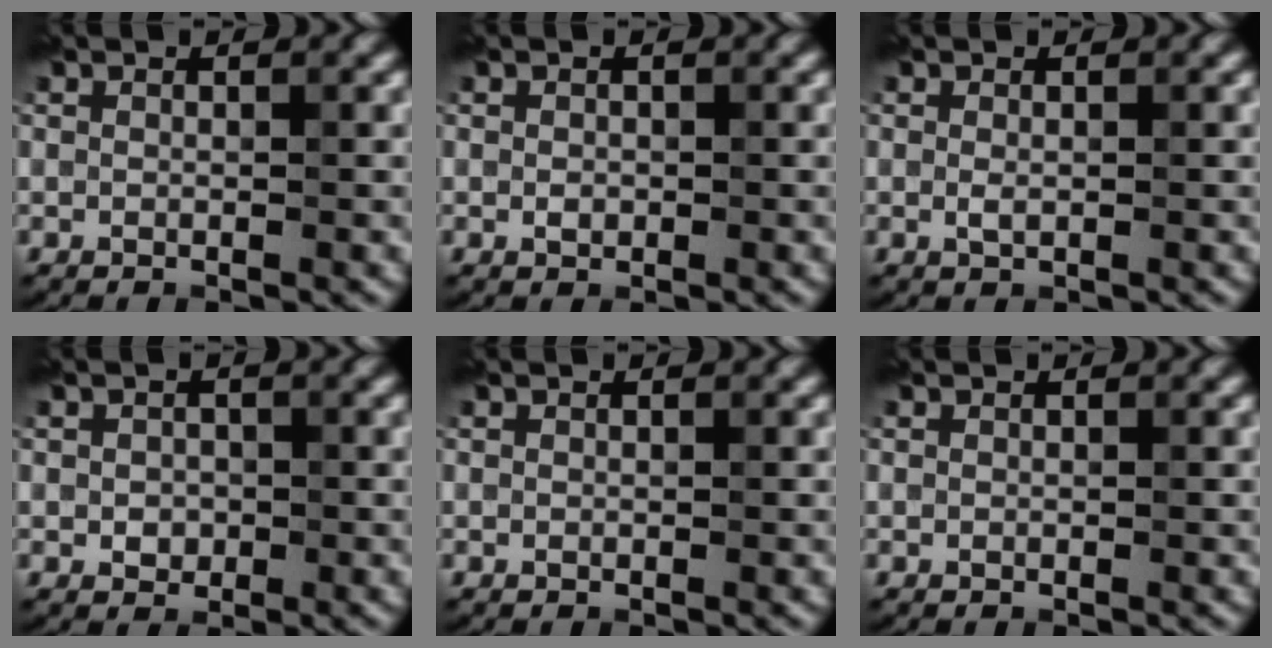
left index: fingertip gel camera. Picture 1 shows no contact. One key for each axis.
{"total": 0.6, "fx": -0.1, "fy": 0.5, "fz": 0.4, "tx": -0.008, "ty": -0.002, "tz": -0.004}
{"total": 0.8, "fx": 0.0, "fy": 0.4, "fz": 0.7, "tx": -0.015, "ty": -0.002, "tz": -0.001}
{"total": 1.2, "fx": 0.1, "fy": 1.1, "fz": 0.5, "tx": -0.008, "ty": -0.002, "tz": -0.002}
{"total": 0.0}
{"total": 0.0}